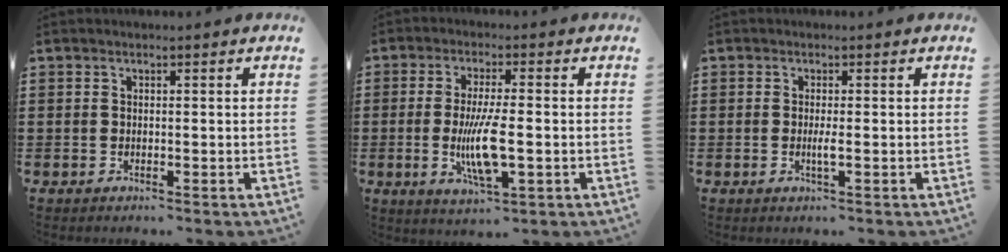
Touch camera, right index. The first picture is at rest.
{"total": 8.2, "force": [-1.3, 2.1, 7.8], "torque": [-0.168, -0.016, -0.029]}
{"total": 1.7, "force": [-0.3, 0.0, 1.7], "torque": [-0.031, -0.005, -0.005]}